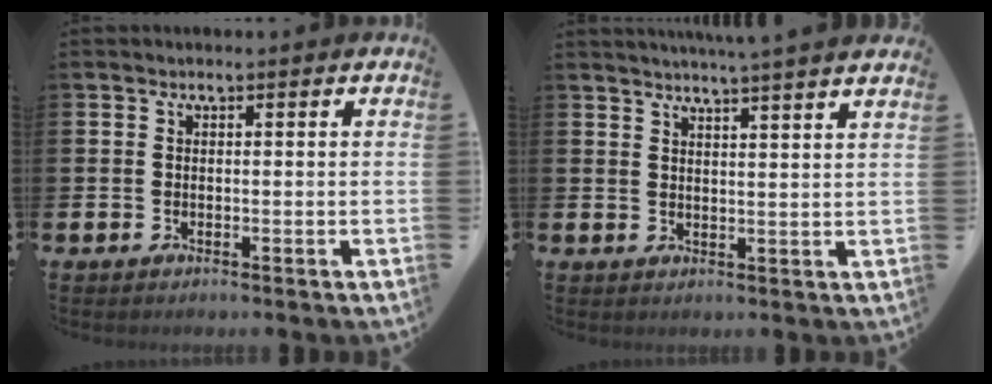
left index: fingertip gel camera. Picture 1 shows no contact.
{"total": 3.9, "force": [3.7, -1.2, 0.4], "torque": [-0.008, -0.025, 0.065]}